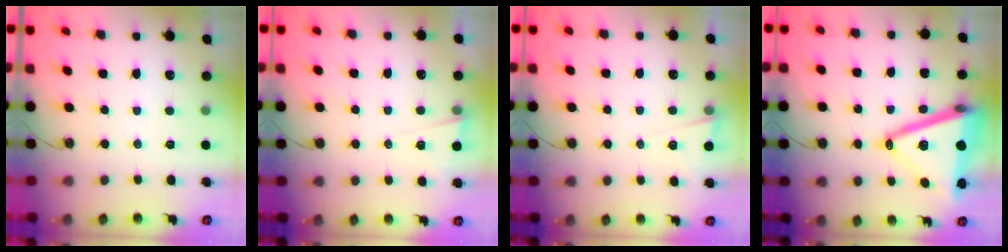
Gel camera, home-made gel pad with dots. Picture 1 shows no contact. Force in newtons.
{"total": 2.9, "press": 2.7, "slide": 1.1}
{"total": 2.9, "press": 2.7, "slide": 1.1}
{"total": 22.0, "press": 21.6, "slide": 3.6}